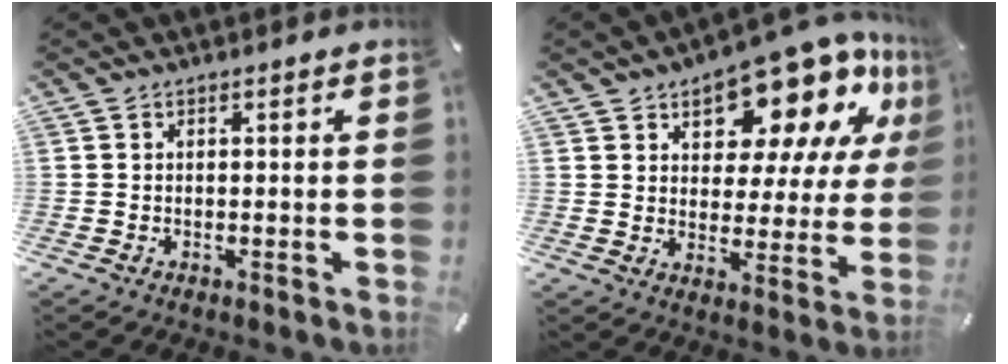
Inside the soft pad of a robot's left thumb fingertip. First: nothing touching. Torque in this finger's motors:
{"motor_torque": [2.48, 2.50, 1.47, -1.30, 0.17]}